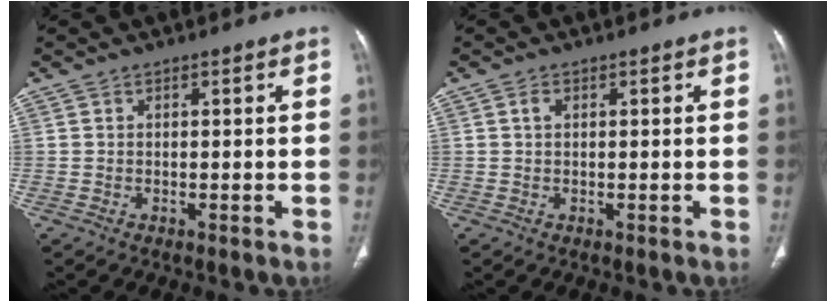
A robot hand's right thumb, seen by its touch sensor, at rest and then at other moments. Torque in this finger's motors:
{"motor_torque": [0.18, 0.47, 0.19, 0.00, 0.02]}